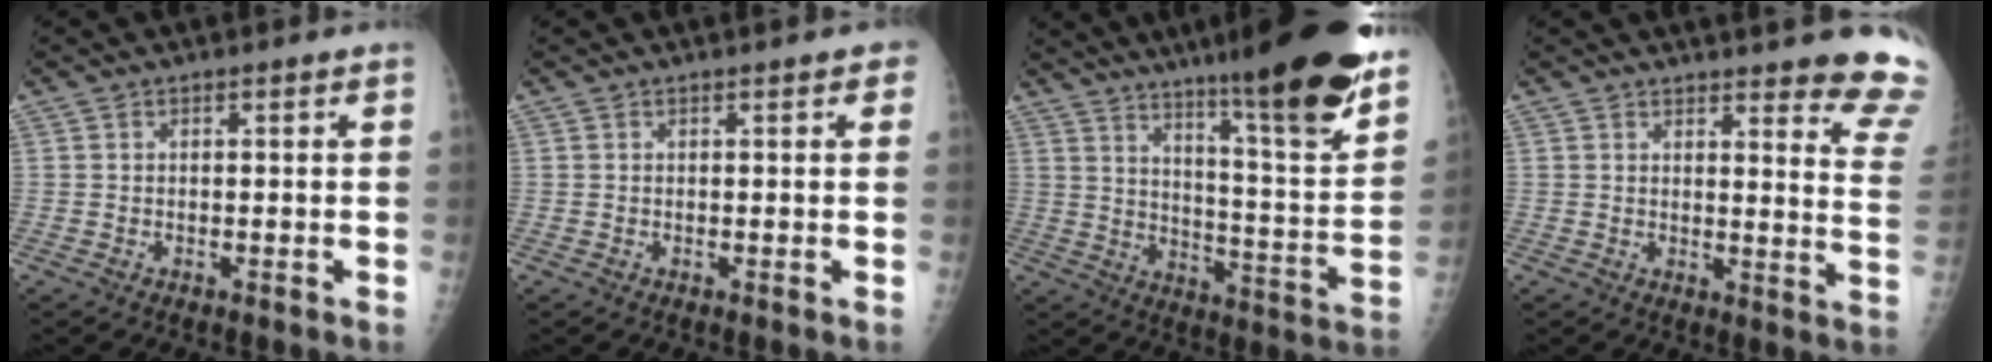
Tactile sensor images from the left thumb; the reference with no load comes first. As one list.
[{"total": 2.1, "force": [1.2, 0.8, 1.6], "torque": [-0.014, 0.002, 0.013]}, {"total": 24.2, "force": [17.1, 1.9, 17.1], "torque": [-0.233, -0.087, 0.252]}, {"total": 15.8, "force": [14.4, 1.7, 6.2], "torque": [-0.044, -0.130, 0.143]}]